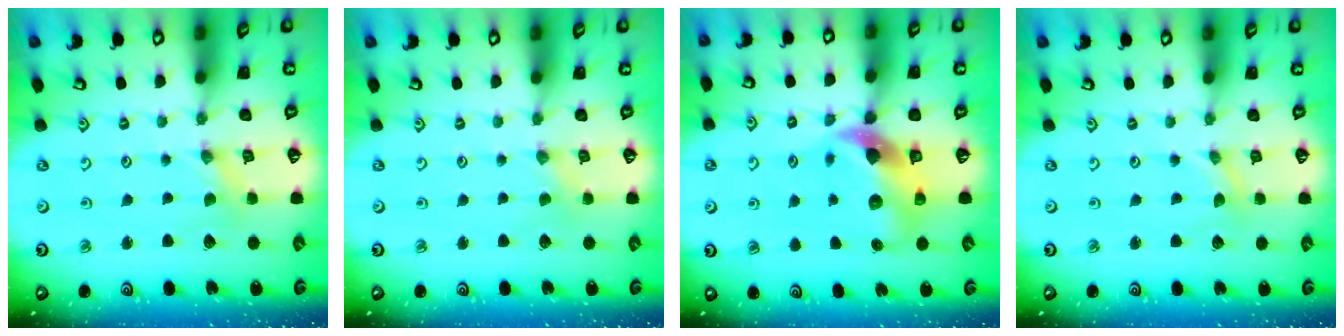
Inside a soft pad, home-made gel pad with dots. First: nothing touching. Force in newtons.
{"total": 0.0}
{"total": 12.0, "press": 11.8, "slide": 1.9}
{"total": 0.0}